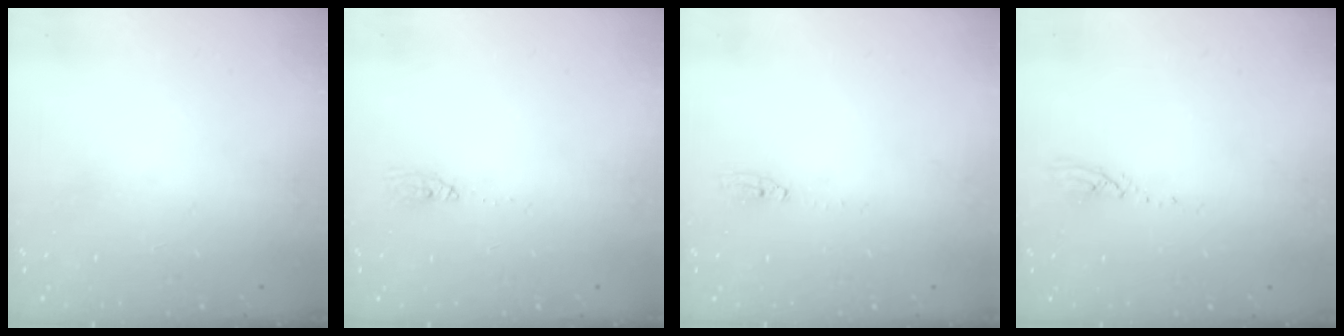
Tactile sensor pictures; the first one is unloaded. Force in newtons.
{"total": 3.7, "press": 3.3, "slide": 1.7}
{"total": 3.3, "press": 3.3, "slide": 0.3}
{"total": 3.1, "press": 3.0, "slide": 0.3}